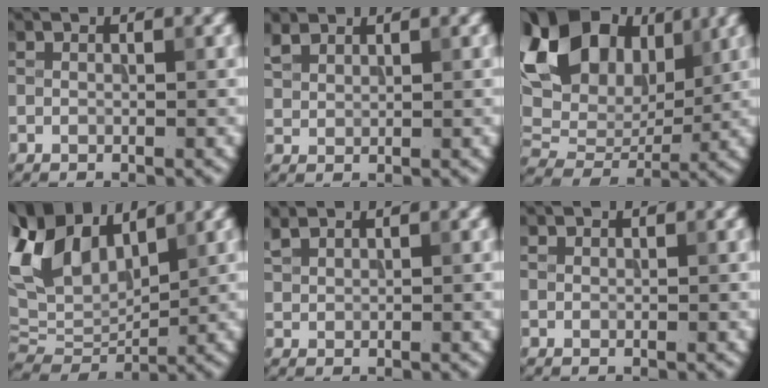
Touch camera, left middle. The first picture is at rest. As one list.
[{"total": 2.0, "force": [1.7, 0.9, 0.5], "torque": [-0.021, 0.012, 0.041]}, {"total": 15.9, "force": [6.2, 10.4, 10.3], "torque": [-0.214, 0.058, 0.110]}, {"total": 10.7, "force": [5.7, 6.3, 6.5], "torque": [-0.168, 0.034, 0.106]}, {"total": 1.5, "force": [1.4, 0.5, 0.4], "torque": [-0.015, 0.010, 0.036]}, {"total": 0.5, "force": [0.5, 0.2, -0.1], "torque": [0.004, 0.003, 0.009]}]